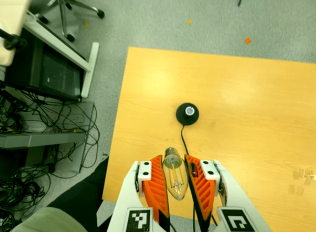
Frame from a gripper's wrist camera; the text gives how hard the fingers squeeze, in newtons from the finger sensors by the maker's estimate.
{"total": 17.8, "left": 18.9, "right": 16.7}